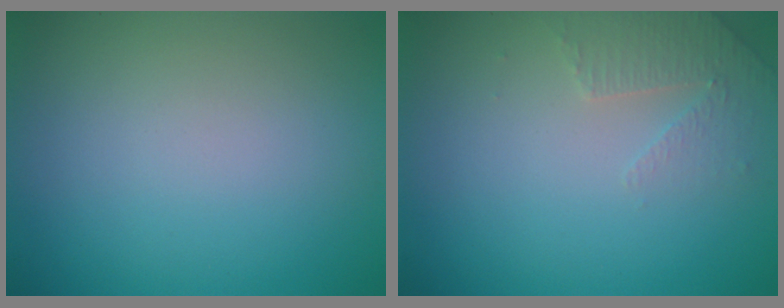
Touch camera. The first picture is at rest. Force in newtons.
{"total": 1.9, "press": 1.8, "slide": 0.5}